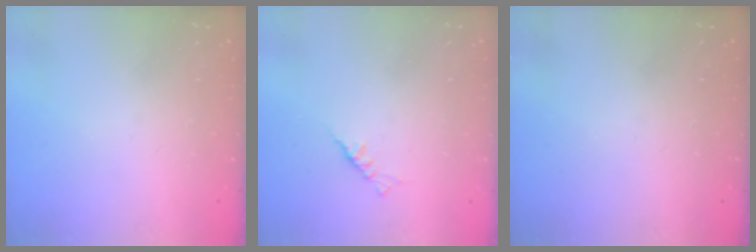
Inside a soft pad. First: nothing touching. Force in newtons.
{"total": 2.3, "press": 2.2, "slide": 0.5}
{"total": 0.0}